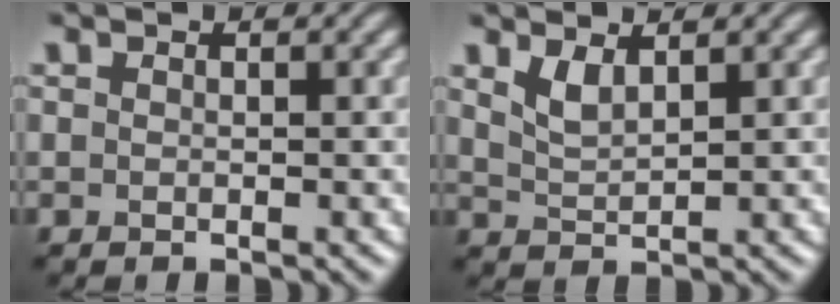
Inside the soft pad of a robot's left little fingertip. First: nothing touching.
{"total": 2.0, "force": [1.3, 0.6, 1.3], "torque": [-0.031, -0.006, 0.032]}